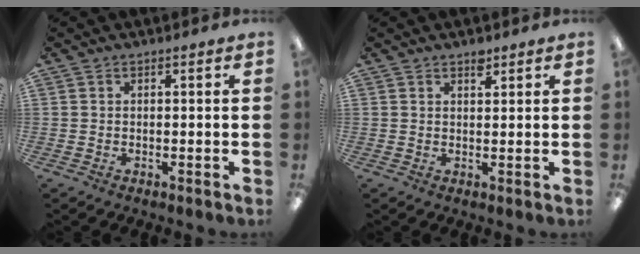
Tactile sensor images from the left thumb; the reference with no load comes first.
{"total": 2.1, "force": [1.7, 0.9, 0.9], "torque": [-0.004, -0.008, 0.027]}